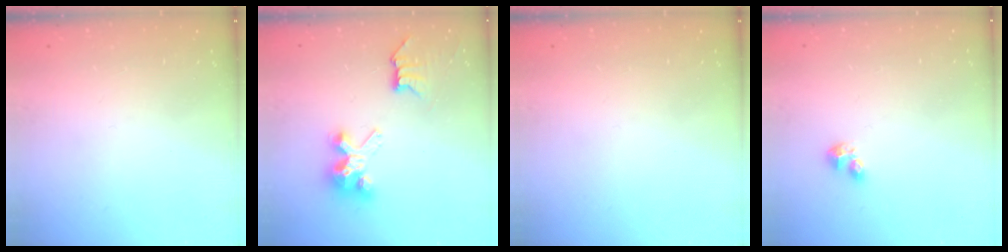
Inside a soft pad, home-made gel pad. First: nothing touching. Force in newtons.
{"total": 7.4, "press": 7.4, "slide": 0.0}
{"total": 0.0}
{"total": 2.3, "press": 2.2, "slide": 0.5}